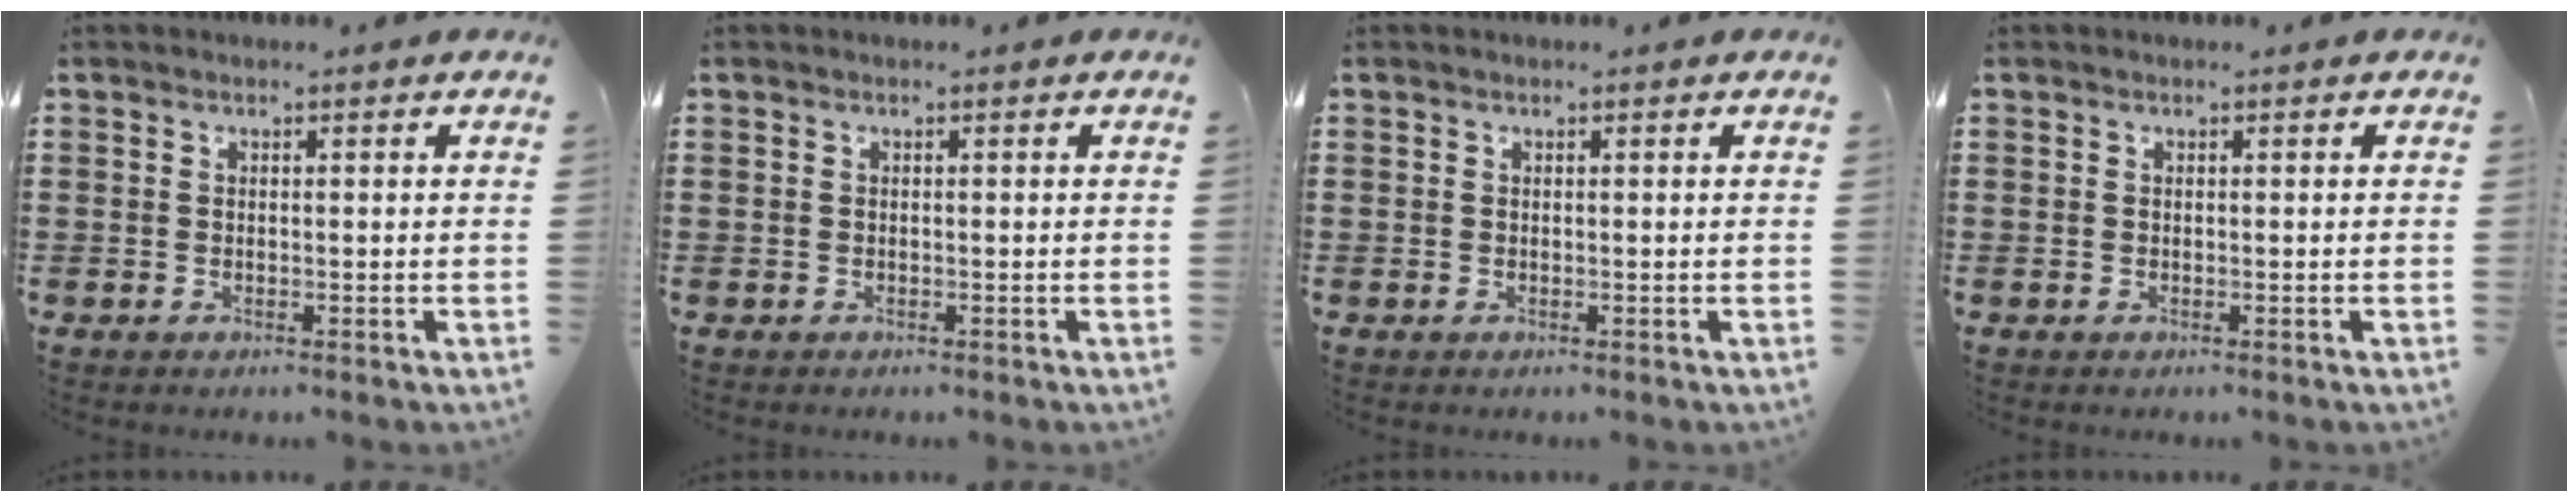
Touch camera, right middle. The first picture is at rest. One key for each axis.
{"total": 0.0}
{"total": 0.0}
{"total": 0.0}